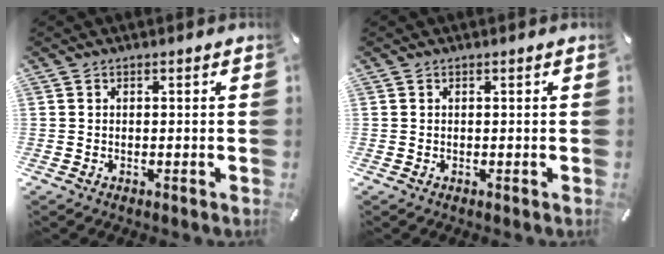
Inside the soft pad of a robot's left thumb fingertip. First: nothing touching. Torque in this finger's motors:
{"motor_torque": [-0.24, -0.18, 0.02, 0.14, -0.01]}